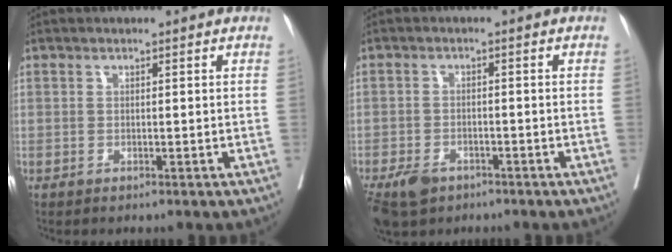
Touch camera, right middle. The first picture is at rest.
{"total": 6.8, "force": [-4.5, 4.0, 3.1], "torque": [-0.061, -0.005, -0.073]}